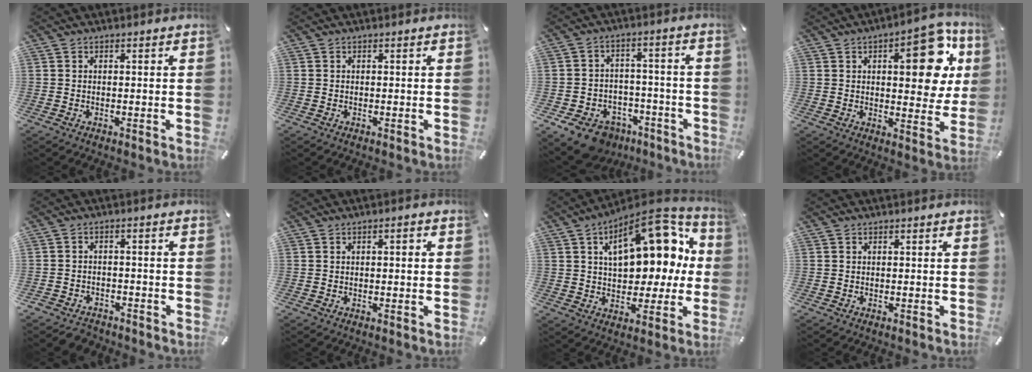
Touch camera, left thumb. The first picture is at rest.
{"total": 0.0}
{"total": 10.3, "force": [-7.1, 6.4, 3.6], "torque": [-0.058, 0.056, -0.123]}
{"total": 16.9, "force": [5.7, 7.9, 13.9], "torque": [-0.165, -0.016, 0.085]}
{"total": 3.5, "force": [-2.9, 1.9, 0.6], "torque": [-0.016, 0.015, -0.060]}
{"total": 1.3, "force": [-0.1, 0.6, 1.2], "torque": [-0.021, 0.004, -0.003]}
{"total": 19.5, "force": [7.3, 10.6, 14.7], "torque": [-0.201, -0.041, 0.122]}
{"total": 0.0}